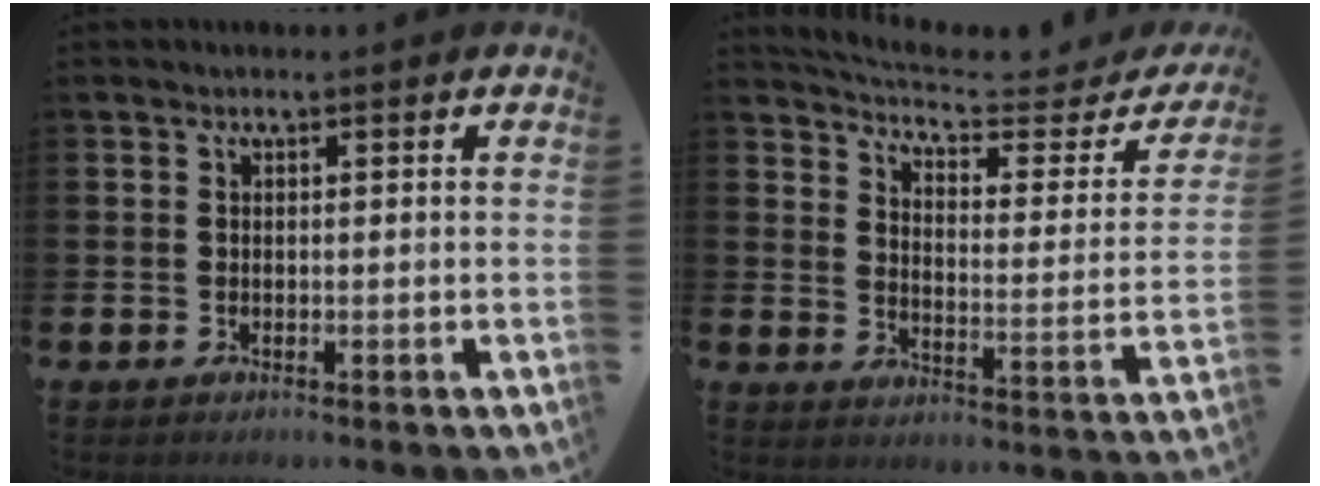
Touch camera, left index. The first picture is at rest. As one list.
[{"total": 5.6, "force": [5.2, 1.1, 1.9], "torque": [-0.060, -0.039, 0.083]}]